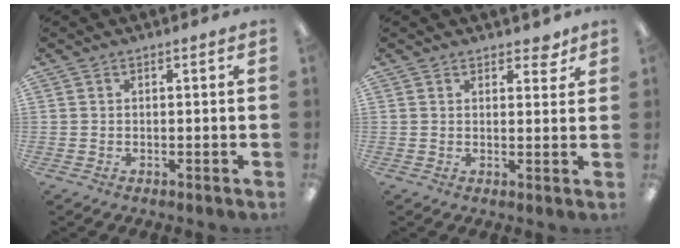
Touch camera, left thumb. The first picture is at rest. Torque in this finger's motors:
{"motor_torque": [-0.05, 0.03, -0.08, -0.21, 0.01]}